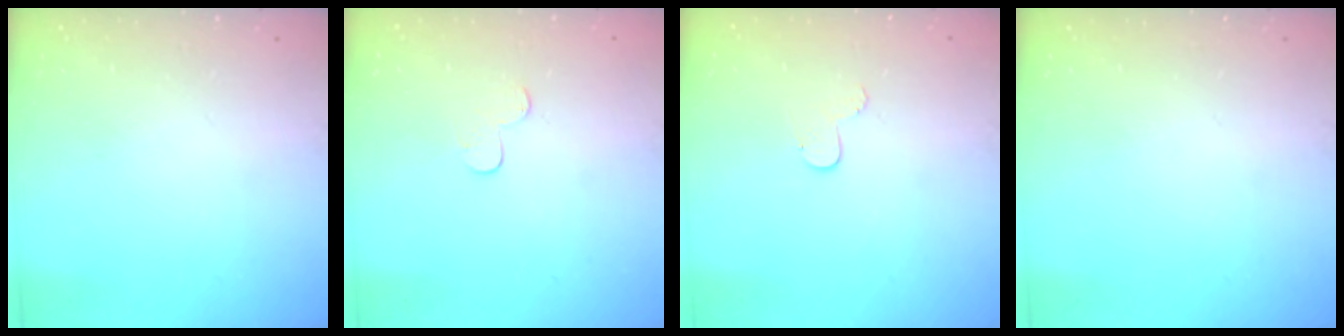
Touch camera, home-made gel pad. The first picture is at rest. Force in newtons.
{"total": 4.5, "press": 4.5, "slide": 0.2}
{"total": 4.9, "press": 4.9, "slide": 0.5}
{"total": 0.0}